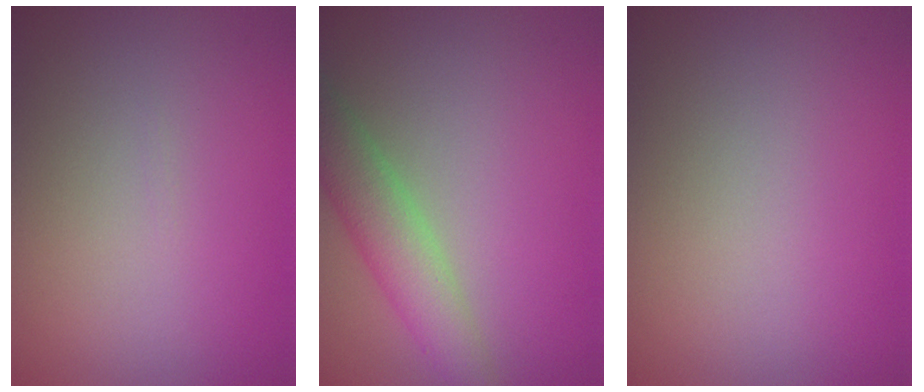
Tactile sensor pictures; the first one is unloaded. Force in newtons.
{"total": 4.3, "press": 4.3, "slide": 0.2}
{"total": 0.0}